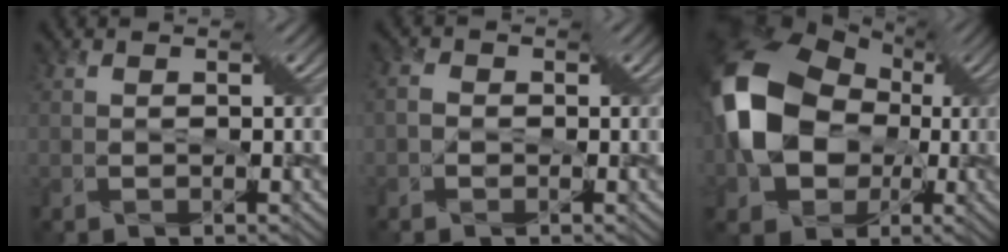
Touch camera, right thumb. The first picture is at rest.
{"total": 1.9, "force": [-0.5, 1.6, 0.9], "torque": [-0.013, 0.005, -0.020]}
{"total": 15.8, "force": [-0.1, 12.3, 9.9], "torque": [-0.218, -0.014, -0.005]}